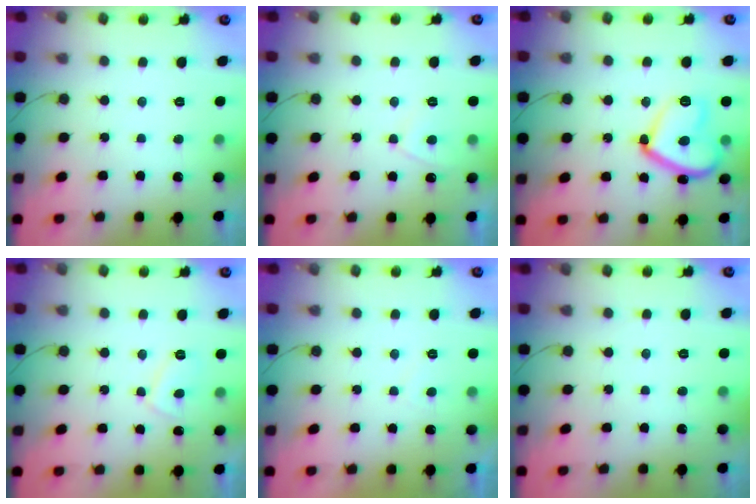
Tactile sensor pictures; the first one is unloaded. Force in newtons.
{"total": 2.8, "press": 2.7, "slide": 0.5}
{"total": 16.4, "press": 16.3, "slide": 1.4}
{"total": 2.8, "press": 2.7, "slide": 0.9}
{"total": 1.4, "press": 1.2, "slide": 0.7}
{"total": 0.0}